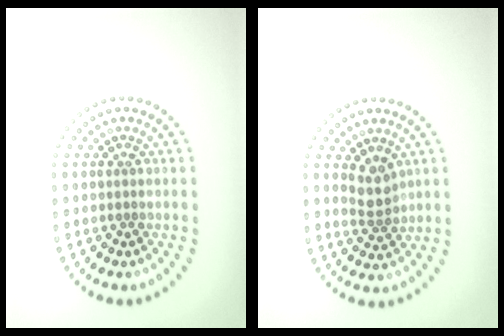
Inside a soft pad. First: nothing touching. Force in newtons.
{"total": 2.2, "press": 1.8, "slide": 1.3}